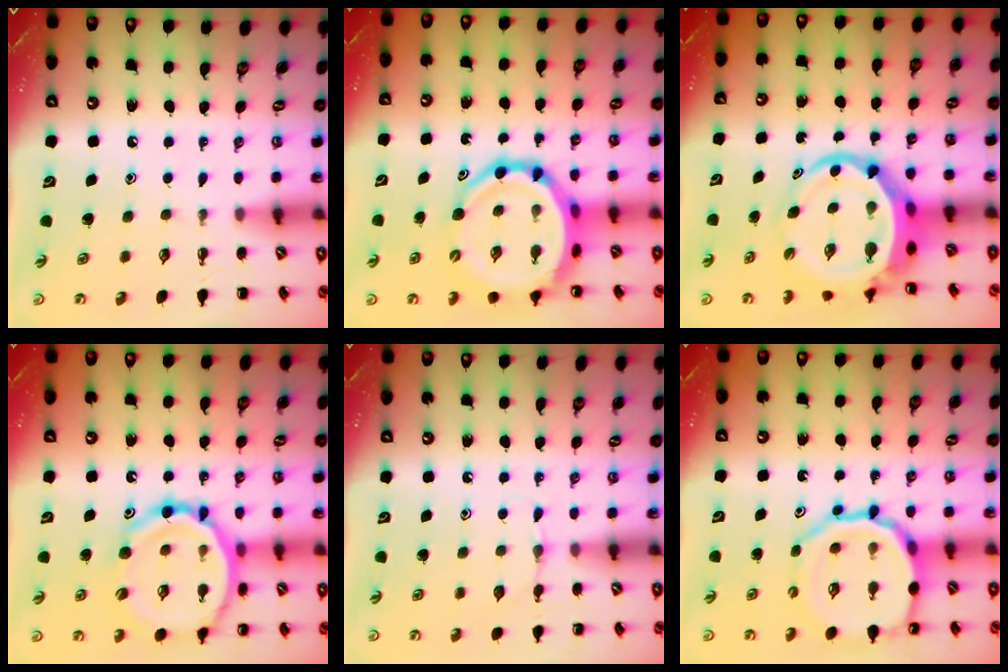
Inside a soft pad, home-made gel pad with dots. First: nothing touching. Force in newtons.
{"total": 15.6, "press": 15.0, "slide": 4.3}
{"total": 8.5, "press": 8.2, "slide": 2.2}
{"total": 20.0, "press": 19.7, "slide": 3.3}
{"total": 3.7, "press": 3.5, "slide": 1.3}
{"total": 16.4, "press": 16.2, "slide": 2.3}